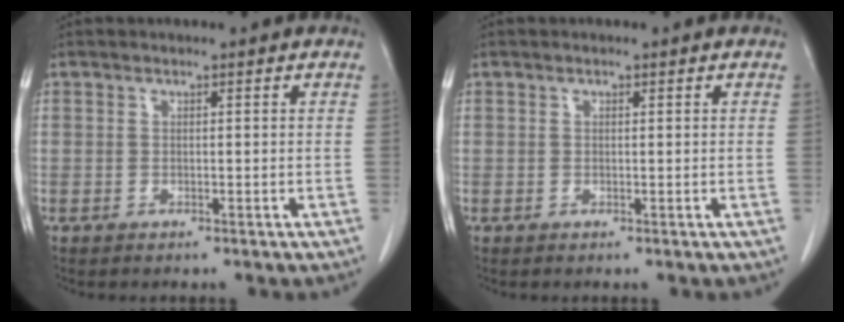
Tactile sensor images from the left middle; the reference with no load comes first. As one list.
[{"total": 0.0}]